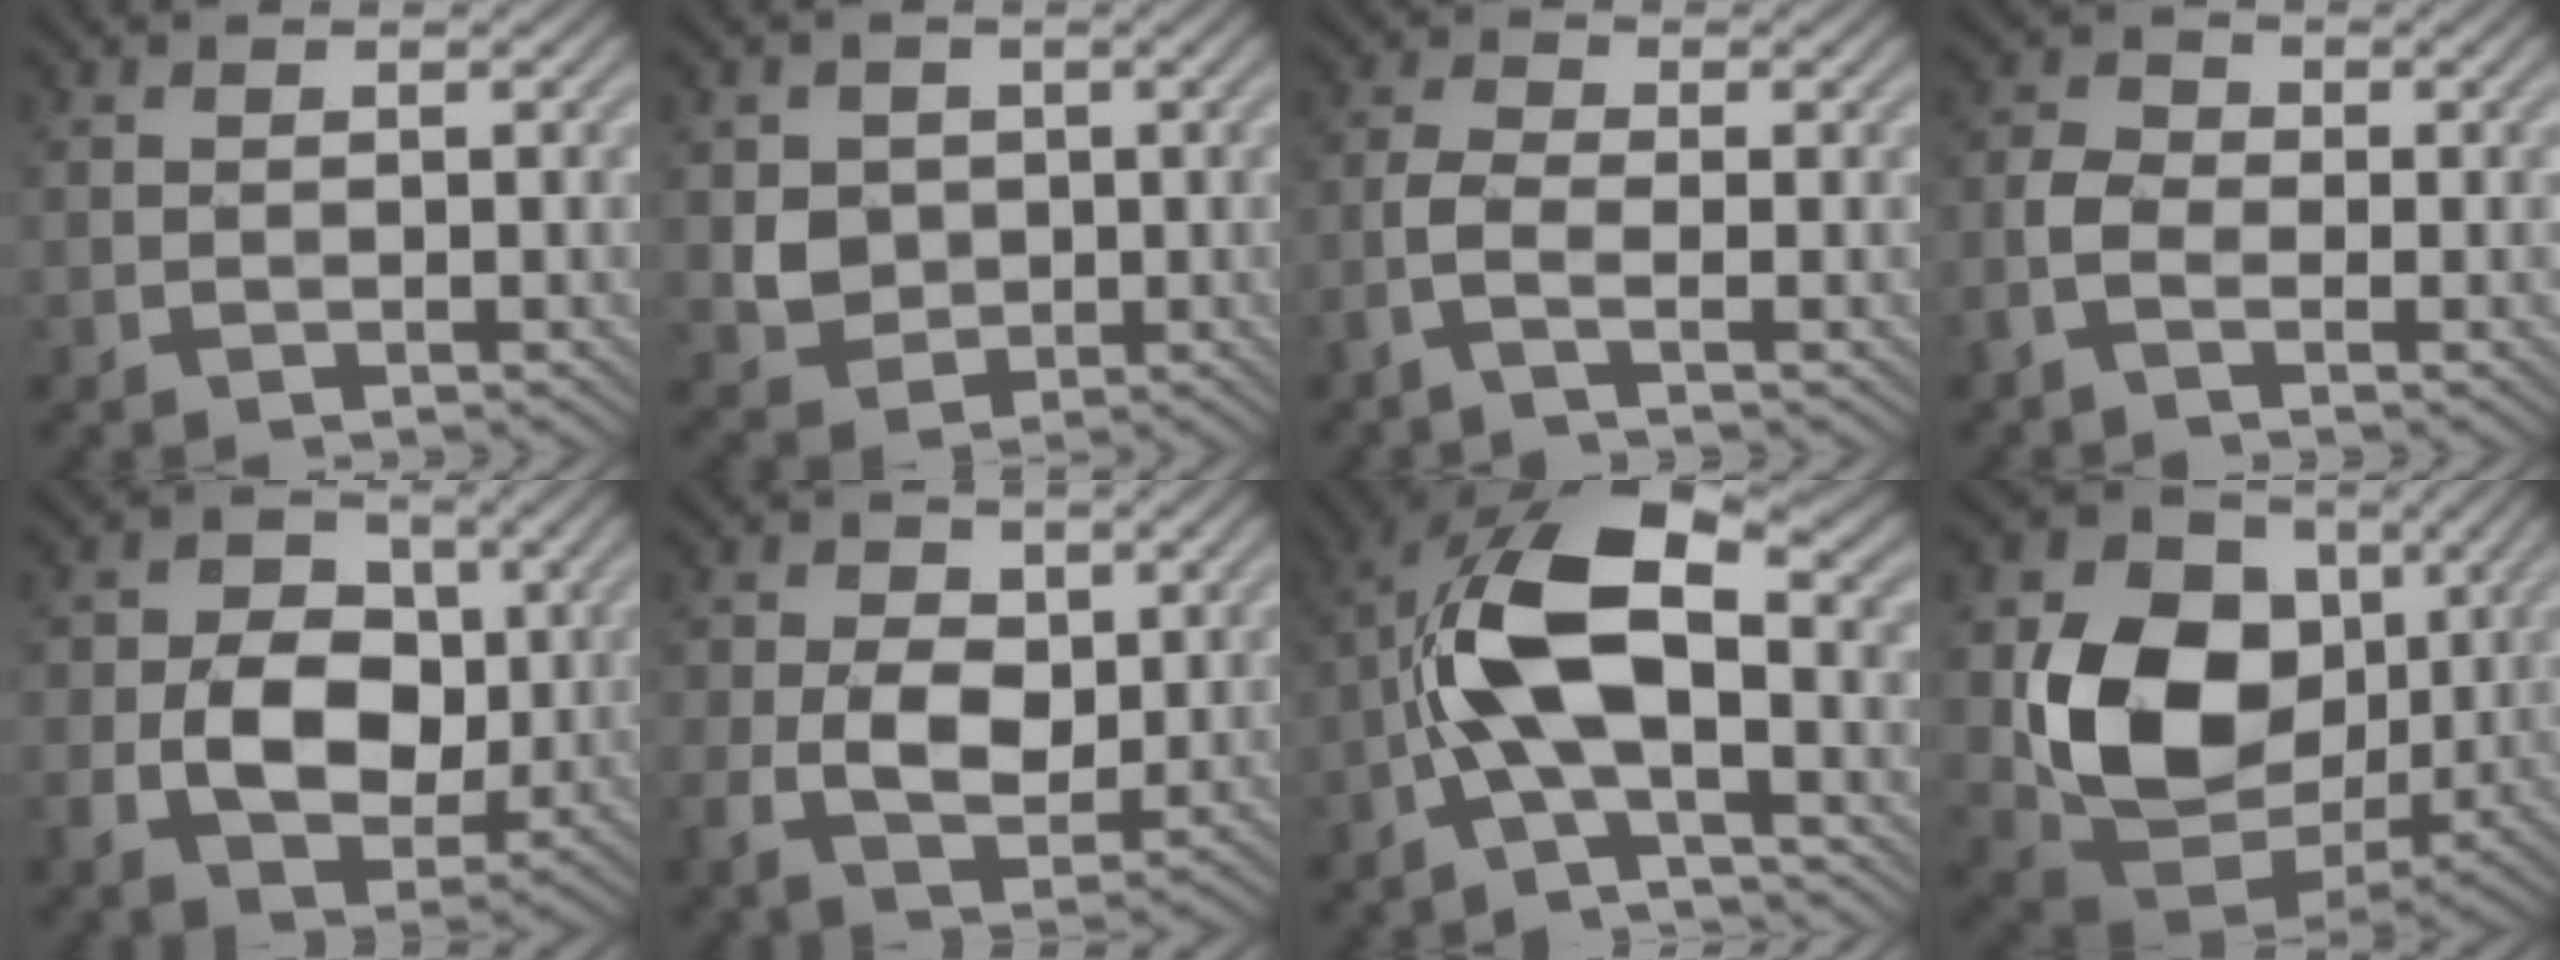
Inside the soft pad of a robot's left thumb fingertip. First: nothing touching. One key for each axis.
{"total": 4.1, "fx": 0.3, "fy": 3.8, "fz": 1.6, "tx": -0.049, "ty": -0.003, "tz": 0.002}
{"total": 3.1, "fx": -1.4, "fy": 0.9, "fz": 2.6, "tx": -0.071, "ty": 0.007, "tz": -0.039}
{"total": 3.8, "fx": -1.7, "fy": 2.3, "fz": 2.6, "tx": -0.066, "ty": 0.007, "tz": -0.044}
{"total": 8.9, "fx": -0.9, "fy": 6.7, "fz": 5.9, "tx": -0.114, "ty": -0.002, "tz": -0.026}
{"total": 7.1, "fx": 0.2, "fy": 4.8, "fz": 5.3, "tx": -0.110, "ty": -0.002, "tz": -0.002}
{"total": 10.5, "fx": -1.5, "fy": 4.5, "fz": 9.4, "tx": -0.199, "ty": 0.021, "tz": -0.035}
{"total": 15.1, "fx": 1.0, "fy": 11.9, "fz": 9.2, "tx": -0.198, "ty": -0.022, "tz": 0.021}